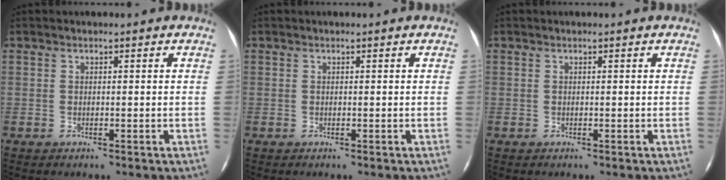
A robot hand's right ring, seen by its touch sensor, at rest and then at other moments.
{"total": 0.0}
{"total": 0.0}